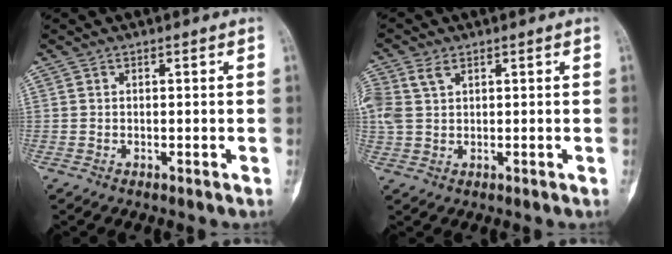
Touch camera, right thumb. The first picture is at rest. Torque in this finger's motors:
{"motor_torque": [-0.87, 1.21, 1.18, 0.16, 0.11]}